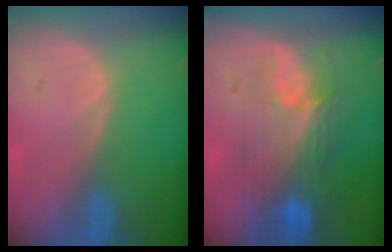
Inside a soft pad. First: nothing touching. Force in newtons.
{"total": 9.5, "press": 8.3, "slide": 4.6}